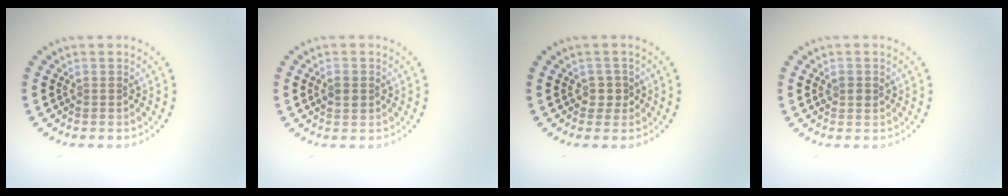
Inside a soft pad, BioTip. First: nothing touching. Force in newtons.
{"total": 1.4, "press": 1.4, "slide": 0.0}
{"total": 1.4, "press": 1.1, "slide": 0.8}
{"total": 1.0, "press": 1.0, "slide": 0.1}